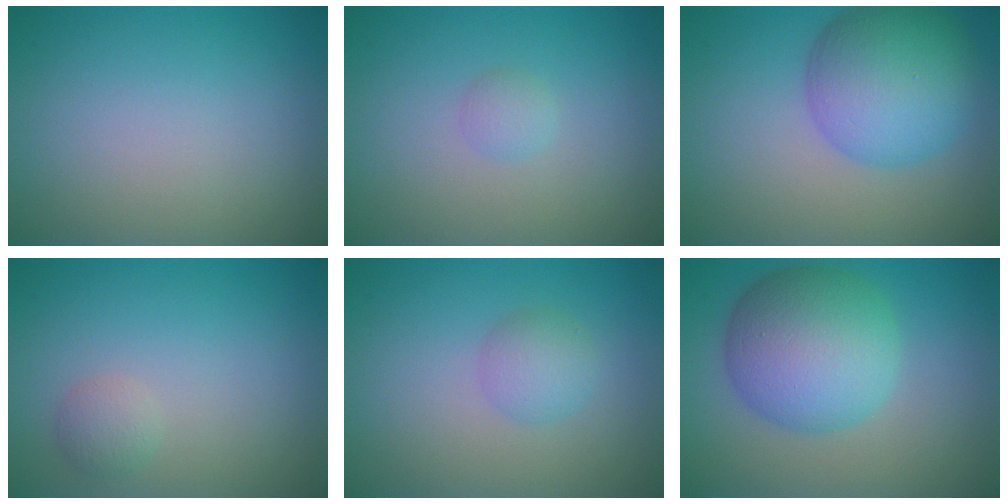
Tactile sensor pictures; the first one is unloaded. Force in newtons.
{"total": 1.0, "press": 1.0, "slide": 0.0}
{"total": 8.3, "press": 8.3, "slide": 0.1}
{"total": 1.3, "press": 1.3, "slide": 0.0}
{"total": 2.1, "press": 2.1, "slide": 0.0}
{"total": 8.7, "press": 8.7, "slide": 0.2}